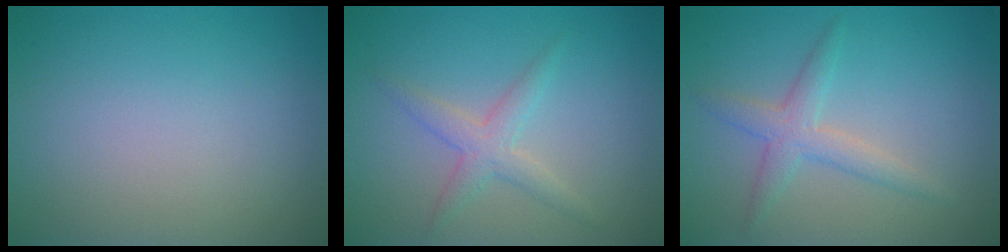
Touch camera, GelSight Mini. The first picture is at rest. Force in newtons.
{"total": 2.3, "press": 2.3, "slide": 0.1}
{"total": 2.6, "press": 2.6, "slide": 0.2}